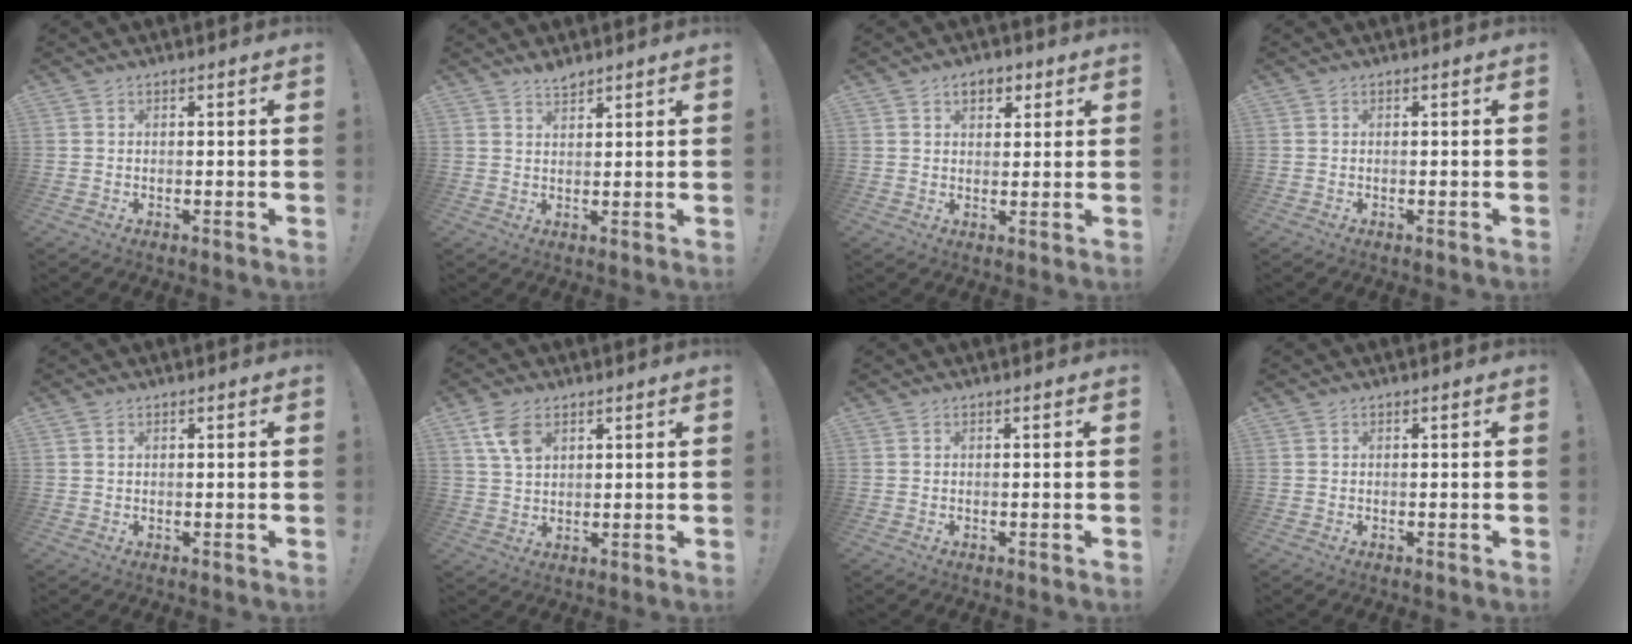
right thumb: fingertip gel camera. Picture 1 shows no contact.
{"total": 2.9, "force": [2.7, 0.6, 0.8], "torque": [-0.006, -0.019, 0.047]}
{"total": 5.2, "force": [2.4, 3.7, 2.9], "torque": [-0.039, 0.002, 0.042]}
{"total": 0.0}
{"total": 0.5, "force": [0.3, 0.2, 0.4], "torque": [-0.009, 0.001, 0.007]}
{"total": 7.4, "force": [3.7, 4.3, 4.8], "torque": [-0.083, -0.009, 0.074]}
{"total": 0.0}
{"total": 0.0}